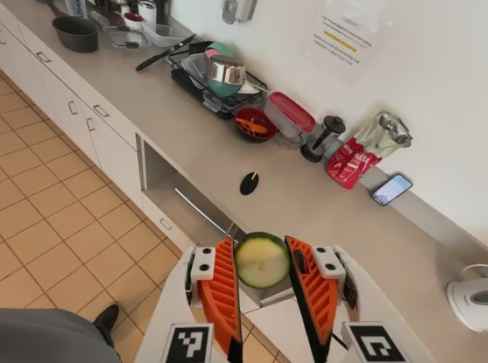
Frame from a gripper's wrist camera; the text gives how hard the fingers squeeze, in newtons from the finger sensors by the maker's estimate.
{"total": 8.3, "left": 7.5, "right": 9.0}